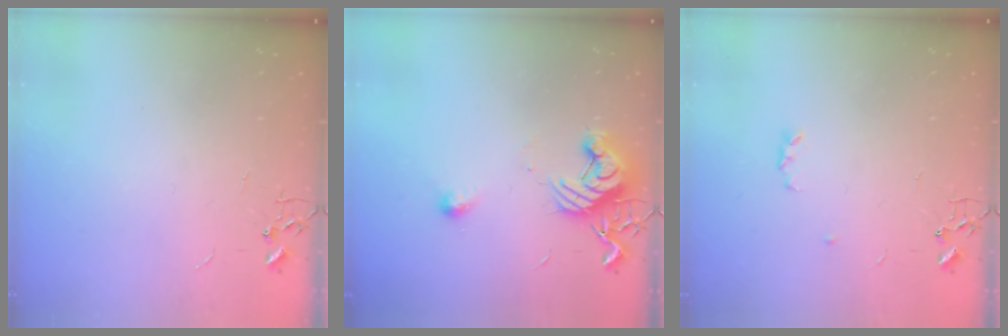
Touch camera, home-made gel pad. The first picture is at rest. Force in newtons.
{"total": 11.2, "press": 11.1, "slide": 1.4}
{"total": 3.7, "press": 3.7, "slide": 0.6}